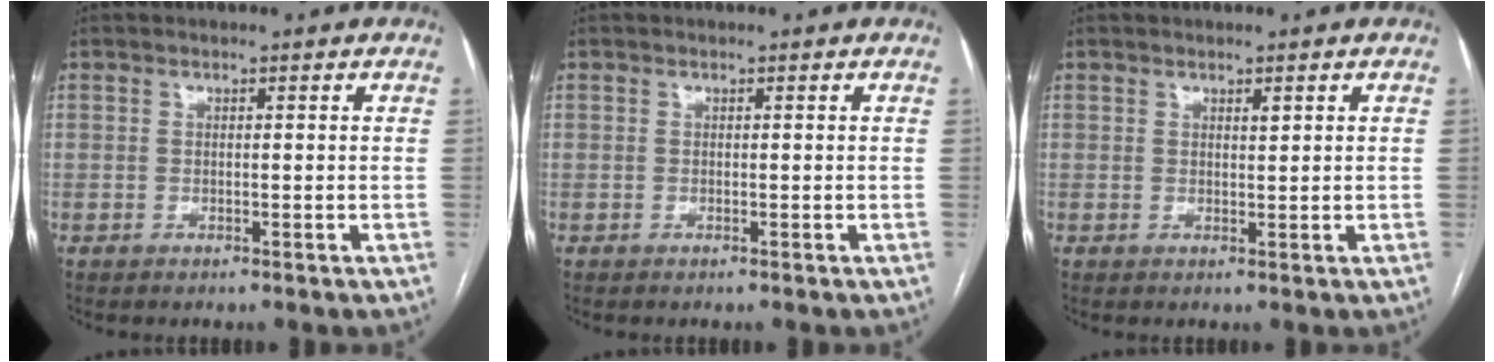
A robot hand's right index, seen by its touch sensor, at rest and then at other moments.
{"total": 0.0}
{"total": 0.9, "force": [0.6, 0.3, 0.6], "torque": [-0.010, -0.001, 0.009]}